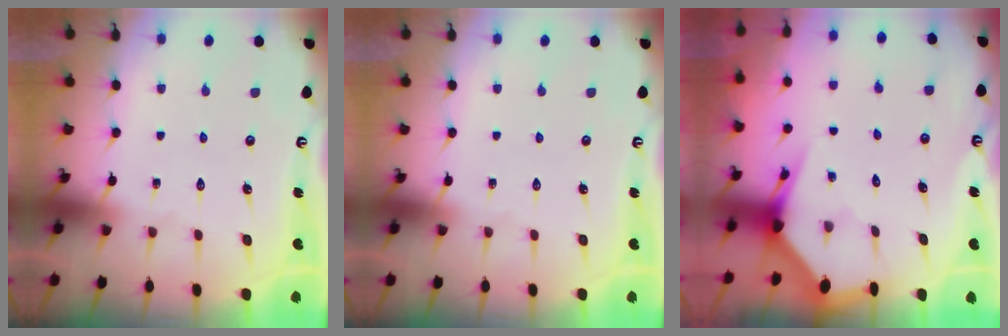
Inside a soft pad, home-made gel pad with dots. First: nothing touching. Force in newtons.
{"total": 0.0}
{"total": 3.4, "press": 3.4, "slide": 0.5}